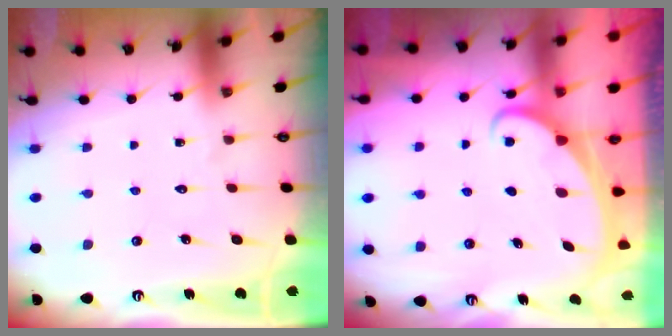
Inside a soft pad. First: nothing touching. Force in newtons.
{"total": 2.2, "press": 2.2, "slide": 0.3}